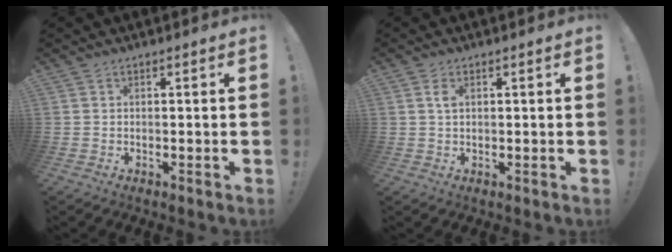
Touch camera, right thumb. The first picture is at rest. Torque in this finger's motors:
{"motor_torque": [-0.05, -0.14, 0.34, -0.08, 0.02]}